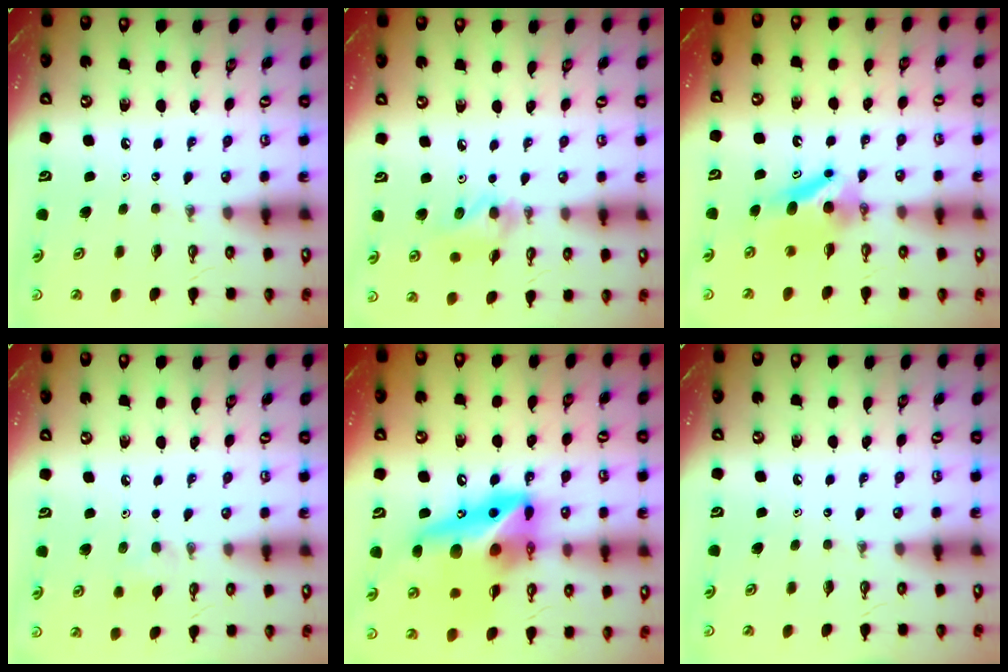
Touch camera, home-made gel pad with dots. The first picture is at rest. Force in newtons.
{"total": 10.1, "press": 10.0, "slide": 1.1}
{"total": 6.8, "press": 6.3, "slide": 2.5}
{"total": 5.8, "press": 5.7, "slide": 0.8}
{"total": 21.6, "press": 21.3, "slide": 3.3}
{"total": 0.0}